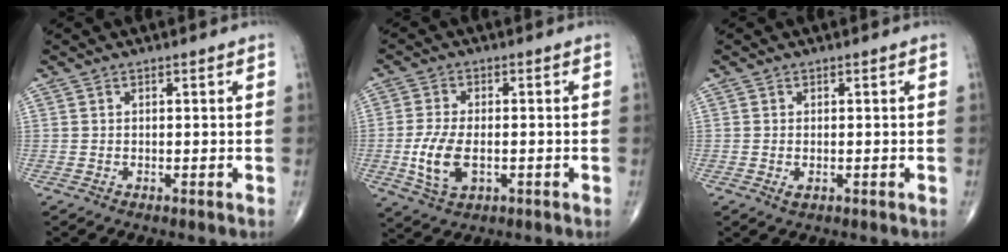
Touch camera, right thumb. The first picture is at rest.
{"total": 8.2, "force": [-1.6, 4.4, 6.8], "torque": [-0.140, -0.002, -0.027]}
{"total": 1.1, "force": [-0.3, 0.6, 0.9], "torque": [-0.016, -0.003, -0.005]}